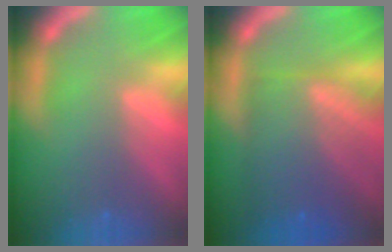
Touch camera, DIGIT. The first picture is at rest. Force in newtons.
{"total": 8.6}